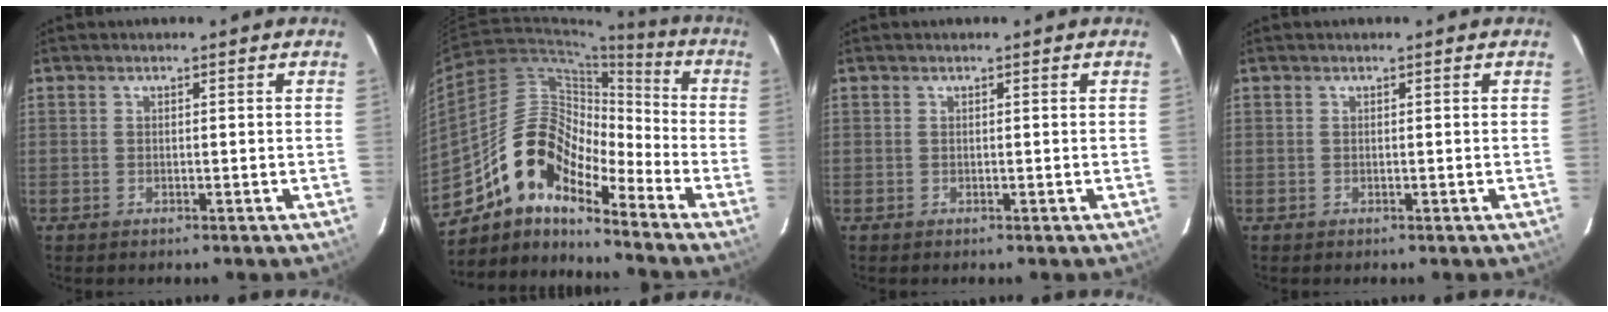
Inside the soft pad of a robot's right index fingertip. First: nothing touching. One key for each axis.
{"total": 14.7, "fx": -10.6, "fy": 5.8, "fz": 8.4, "tx": -0.142, "ty": 0.012, "tz": -0.213}
{"total": 0.0}
{"total": 0.0}